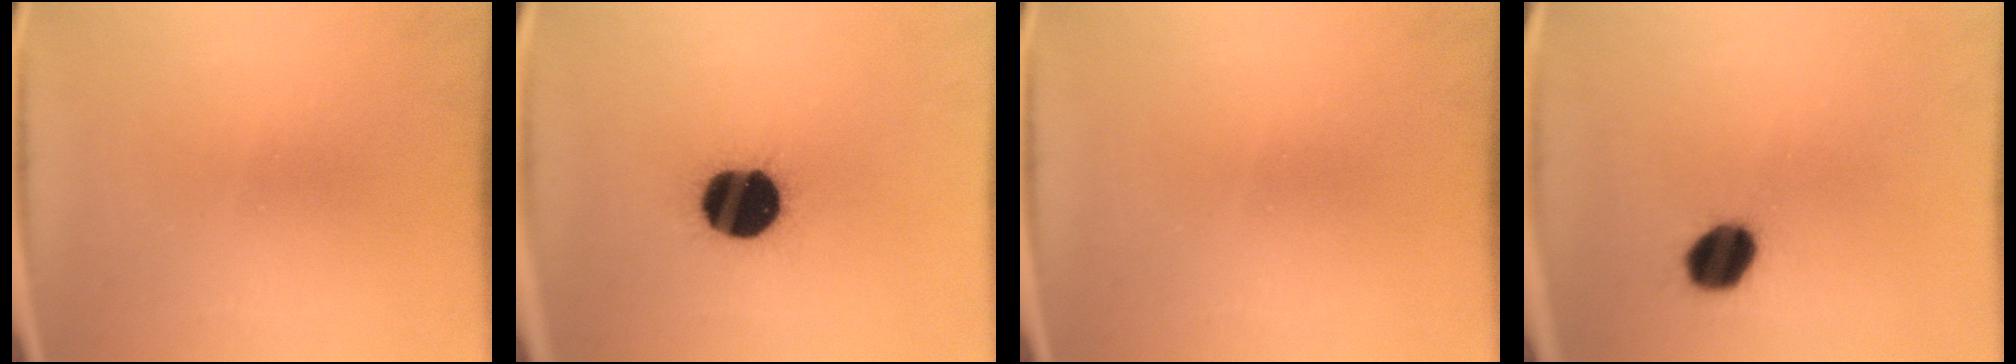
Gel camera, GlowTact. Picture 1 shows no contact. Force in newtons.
{"total": 19.7}
{"total": 0.0}
{"total": 7.6}